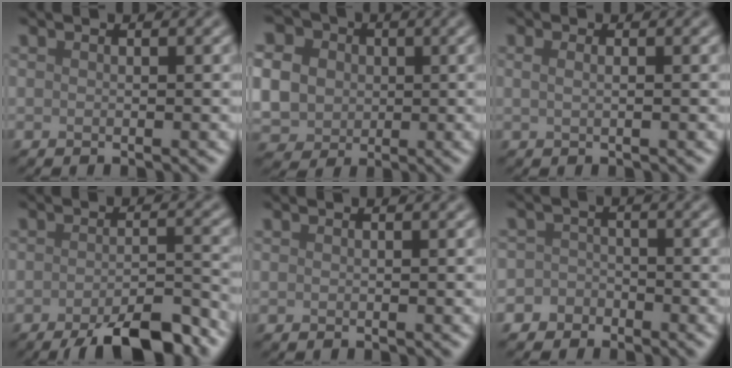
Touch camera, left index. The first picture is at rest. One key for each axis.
{"total": 11.1, "fx": 1.7, "fy": 9.6, "fz": 5.4, "tx": -0.135, "ty": 0.015, "tz": 0.015}
{"total": 1.5, "fx": 0.6, "fy": 0.7, "fz": 1.1, "tx": -0.010, "ty": -0.002, "tz": -0.002}
{"total": 7.6, "fx": -5.2, "fy": 2.0, "fz": 5.2, "tx": -0.073, "ty": -0.001, "tz": -0.080}
{"total": 0.0}
{"total": 2.6, "fx": -1.7, "fy": 2.1, "fz": 0.0, "tx": 0.038, "ty": 0.006, "tz": -0.040}